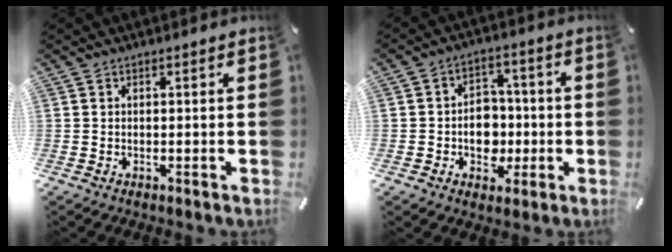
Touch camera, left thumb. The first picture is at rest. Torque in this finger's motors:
{"motor_torque": [0.69, 0.81, 0.32, 0.15, 0.03]}